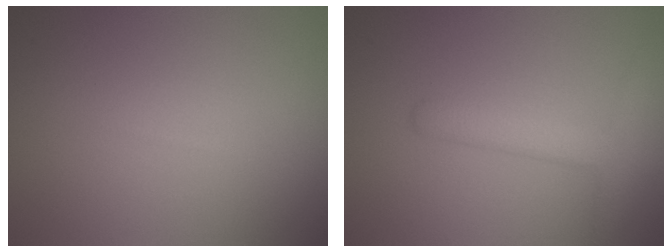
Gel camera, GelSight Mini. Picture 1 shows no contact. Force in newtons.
{"total": 2.9, "press": 2.9, "slide": 0.2}